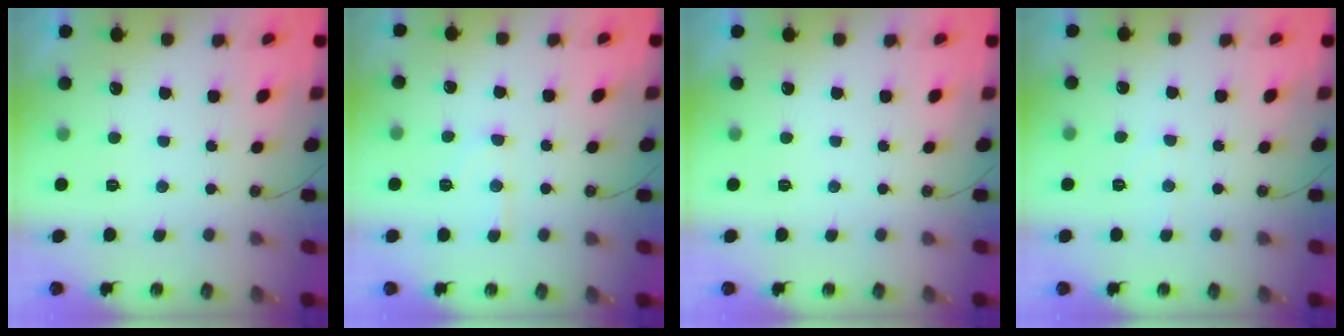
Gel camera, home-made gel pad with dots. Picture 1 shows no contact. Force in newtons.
{"total": 8.4, "press": 8.3, "slide": 0.7}
{"total": 0.0}
{"total": 5.2, "press": 5.2, "slide": 0.8}